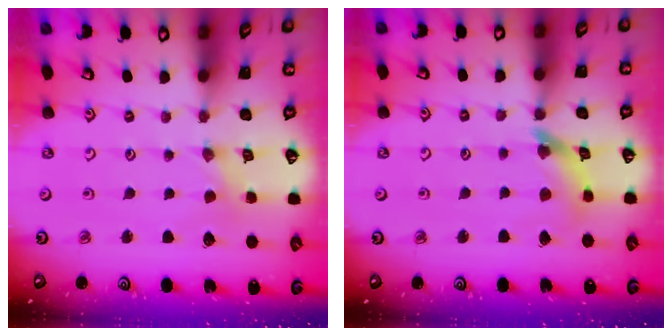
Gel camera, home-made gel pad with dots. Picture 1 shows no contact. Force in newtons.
{"total": 8.5, "press": 8.5, "slide": 0.9}